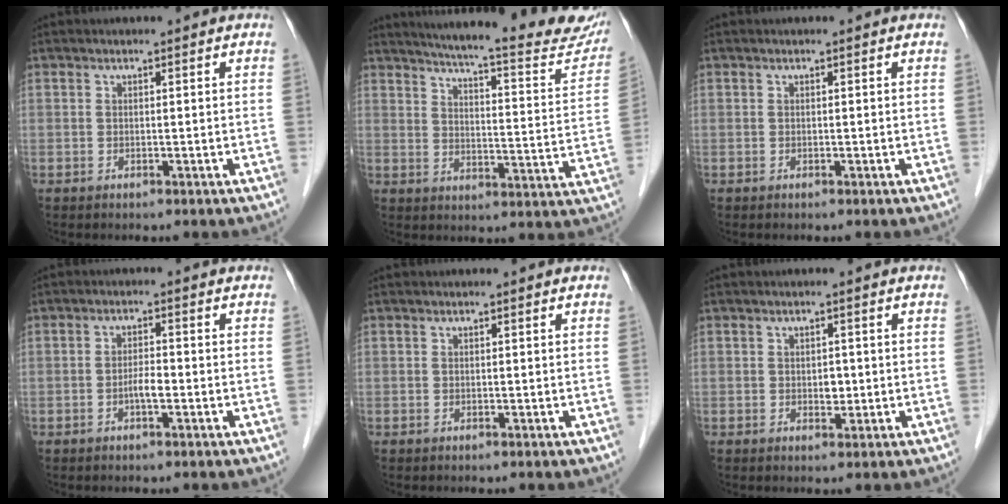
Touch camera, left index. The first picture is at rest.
{"total": 25.0, "force": [22.3, 2.8, 10.9], "torque": [-0.155, -0.063, 0.268]}
{"total": 0.0}
{"total": 2.3, "force": [-0.9, 0.5, 2.0], "torque": [-0.034, 0.002, -0.018]}
{"total": 0.0}
{"total": 1.6, "force": [-0.2, 1.1, 1.1], "torque": [-0.017, -0.001, 0.000]}